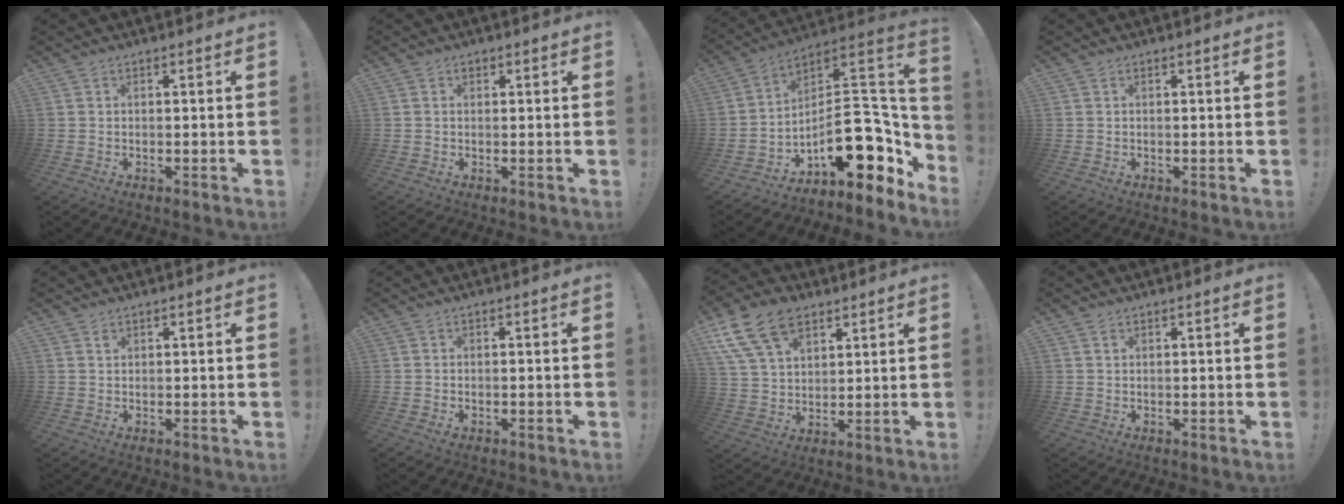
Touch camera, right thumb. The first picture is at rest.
{"total": 0.5, "force": [0.3, 0.4, 0.2], "torque": [0.000, -0.001, 0.005]}
{"total": 20.5, "force": [-4.7, 10.2, 17.2], "torque": [-0.245, 0.004, -0.068]}
{"total": 0.0}
{"total": 0.8, "force": [0.5, 0.6, 0.3], "torque": [0.002, -0.003, 0.009]}
{"total": 1.0, "force": [-0.8, 0.3, 0.6], "torque": [-0.013, 0.004, -0.013]}
{"total": 15.6, "force": [8.8, 9.8, 8.4], "torque": [-0.159, -0.038, 0.166]}
{"total": 1.0, "force": [0.5, 0.6, 0.6], "torque": [-0.013, 0.002, 0.009]}